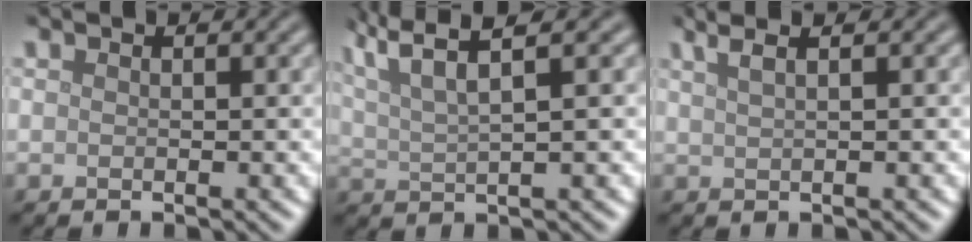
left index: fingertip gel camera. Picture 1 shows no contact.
{"total": 6.1, "force": [3.8, 1.3, 4.6], "torque": [-0.080, 0.020, 0.065]}
{"total": 4.5, "force": [2.7, 2.1, 3.0], "torque": [-0.025, 0.030, 0.014]}